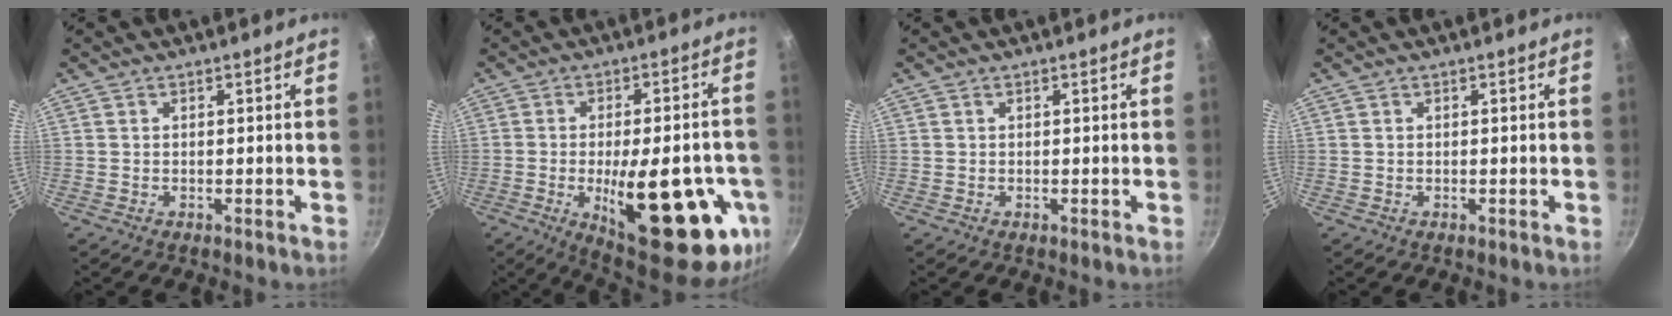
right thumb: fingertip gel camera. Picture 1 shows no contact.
{"total": 26.7, "force": [-7.7, 9.8, 23.6], "torque": [-0.284, 0.002, -0.094]}
{"total": 0.0}
{"total": 0.0}